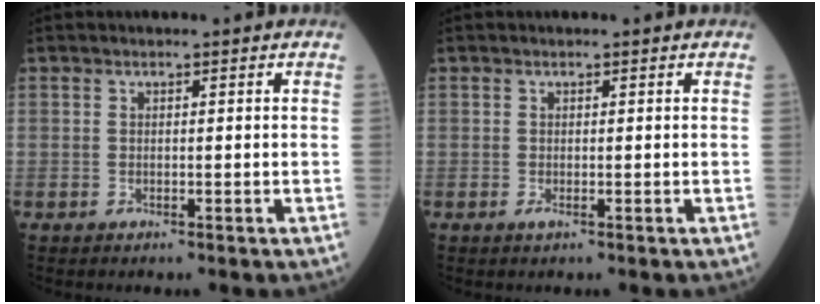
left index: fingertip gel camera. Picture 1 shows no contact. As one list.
[{"total": 0.7, "force": [0.1, 0.1, 0.7], "torque": [-0.012, -0.002, 0.002]}]